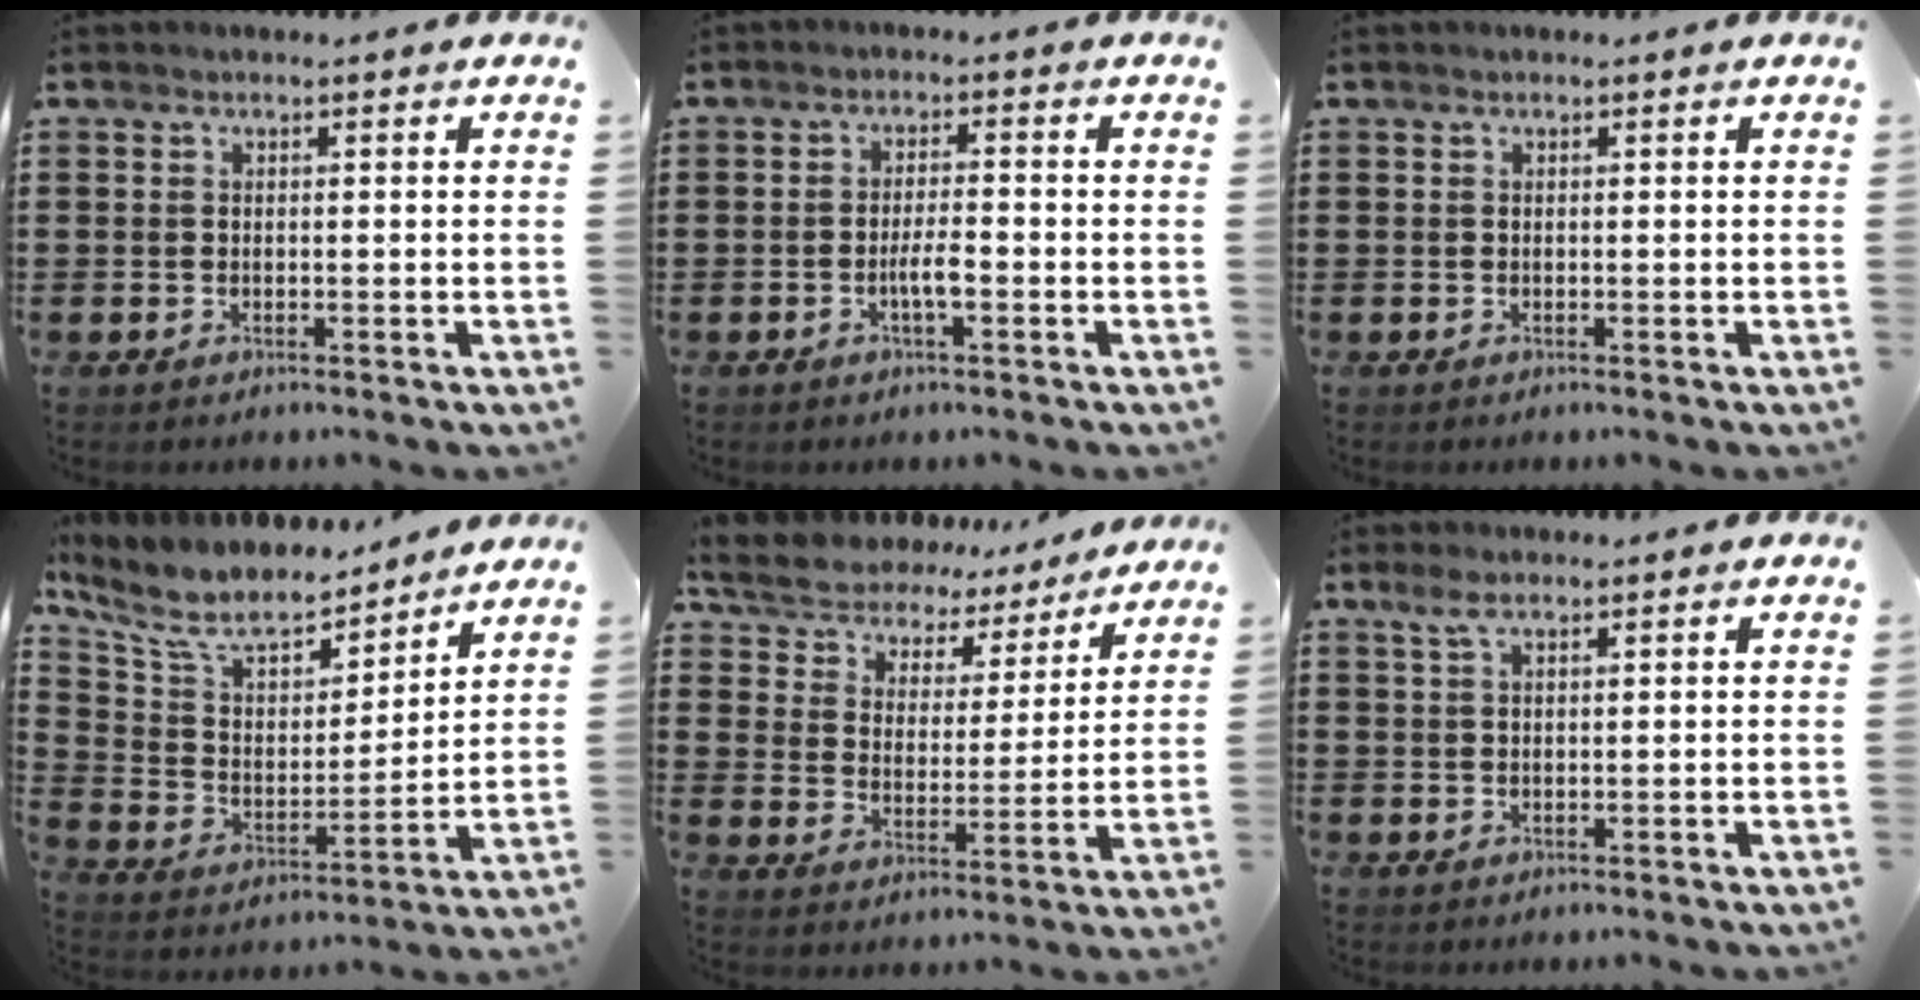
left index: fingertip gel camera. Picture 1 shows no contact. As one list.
[{"total": 3.3, "force": [-1.1, 0.7, 3.1], "torque": [-0.061, 0.001, -0.022]}, {"total": 0.0}, {"total": 9.3, "force": [8.0, 2.8, 3.9], "torque": [-0.116, -0.045, 0.139]}, {"total": 5.6, "force": [5.5, 1.2, -0.2], "torque": [-0.031, -0.042, 0.094]}, {"total": 2.2, "force": [1.3, 0.6, 1.6], "torque": [-0.035, 0.004, 0.024]}]